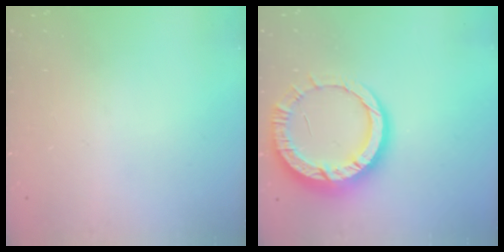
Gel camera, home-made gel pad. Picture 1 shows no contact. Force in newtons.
{"total": 14.0, "press": 13.9, "slide": 1.4}